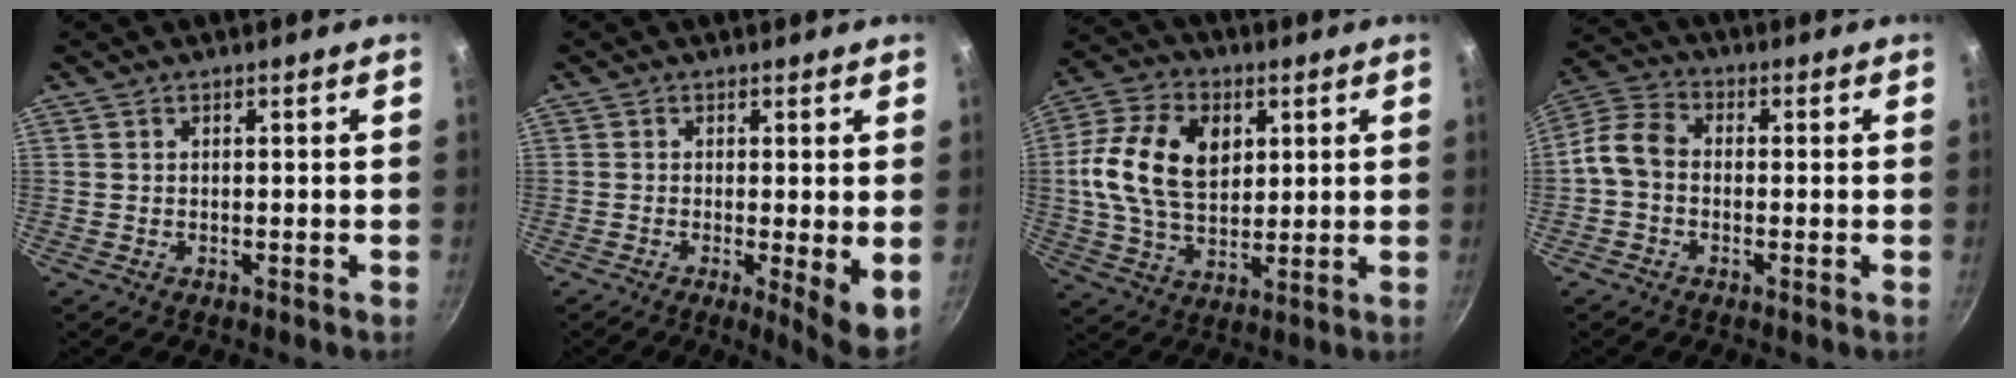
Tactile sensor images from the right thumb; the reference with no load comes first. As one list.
[{"total": 6.4, "force": [-0.6, 1.2, 6.2], "torque": [-0.086, -0.018, -0.008]}, {"total": 16.4, "force": [3.3, 11.1, 11.6], "torque": [-0.203, 0.004, 0.052]}, {"total": 6.9, "force": [-1.2, 5.1, 4.4], "torque": [-0.086, 0.030, -0.043]}]